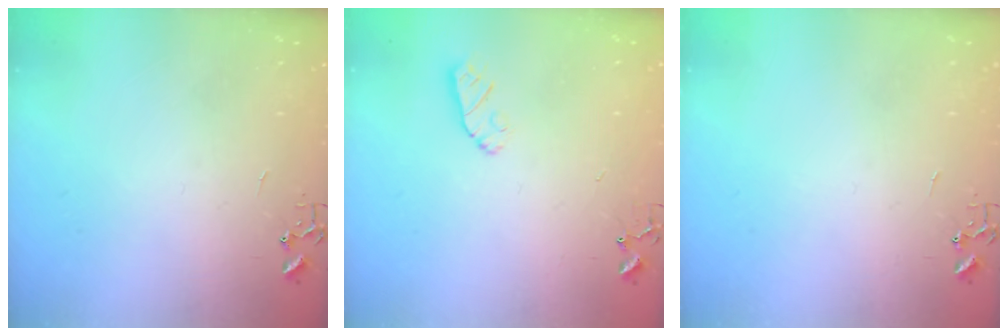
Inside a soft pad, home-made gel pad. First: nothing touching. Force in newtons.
{"total": 5.0, "press": 5.0, "slide": 0.5}
{"total": 0.0}